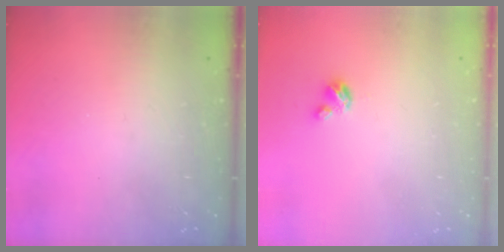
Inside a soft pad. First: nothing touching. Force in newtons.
{"total": 2.9, "press": 2.9, "slide": 0.3}